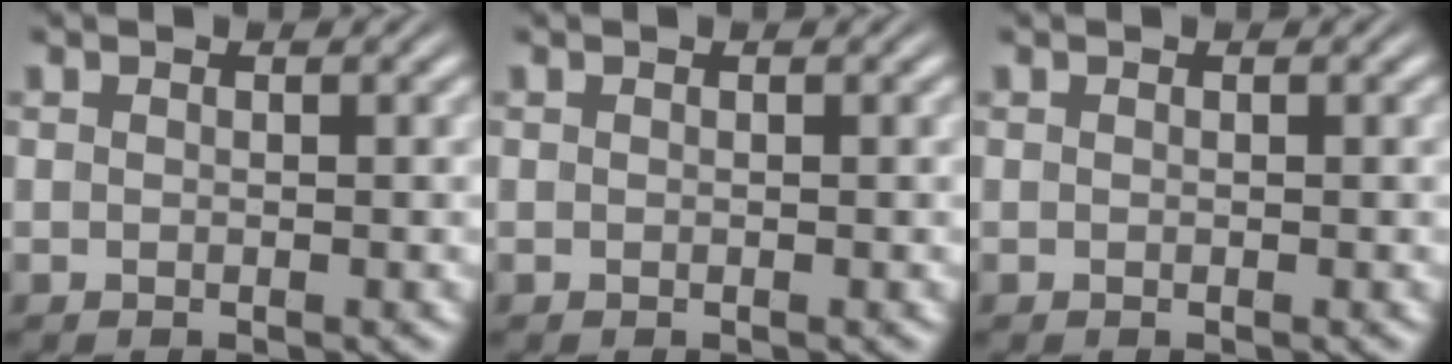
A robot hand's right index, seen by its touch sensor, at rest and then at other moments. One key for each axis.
{"total": 0.0}
{"total": 0.0}